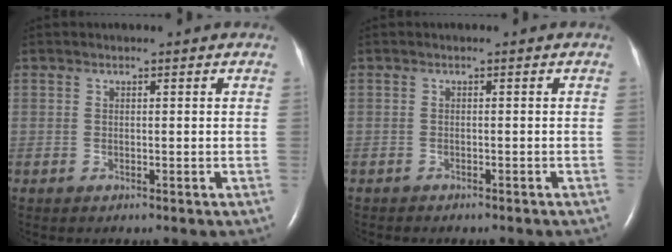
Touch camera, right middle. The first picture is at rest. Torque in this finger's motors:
{"motor_torque": [1.03, -1.11, 0.34, 0.08]}